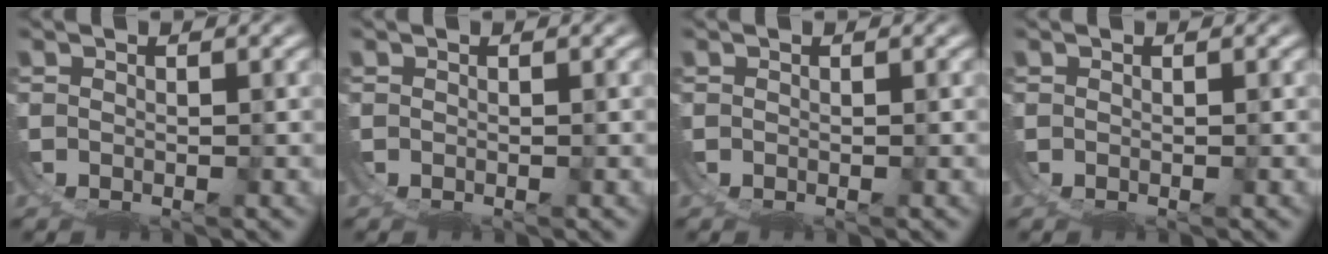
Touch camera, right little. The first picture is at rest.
{"total": 0.0}
{"total": 0.0}
{"total": 0.0}